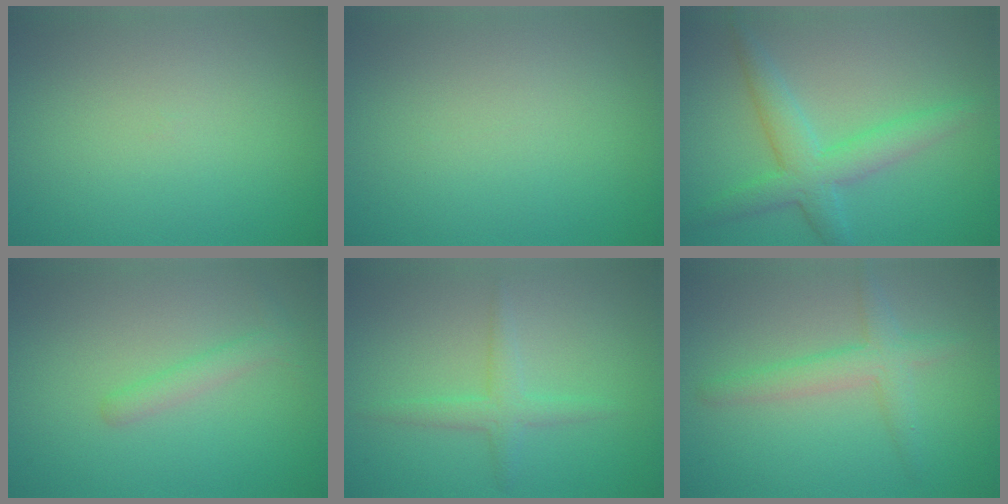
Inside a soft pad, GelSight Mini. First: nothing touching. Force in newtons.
{"total": 0.0}
{"total": 4.5, "press": 4.5, "slide": 0.2}
{"total": 1.6, "press": 1.6, "slide": 0.0}
{"total": 2.0, "press": 2.0, "slide": 0.1}
{"total": 2.8, "press": 2.8, "slide": 0.2}